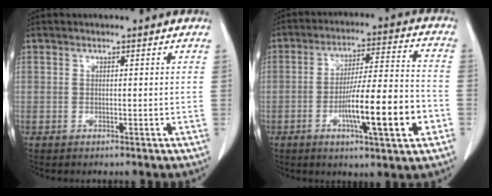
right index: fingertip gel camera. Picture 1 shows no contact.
{"total": 15.2, "force": [-4.9, 1.8, 14.3], "torque": [-0.235, 0.006, -0.074]}